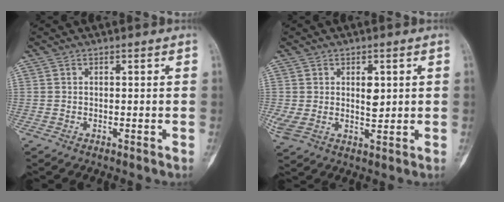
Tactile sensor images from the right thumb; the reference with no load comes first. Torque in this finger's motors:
{"motor_torque": [0.58, 1.61, 0.84, -0.20, 0.21]}